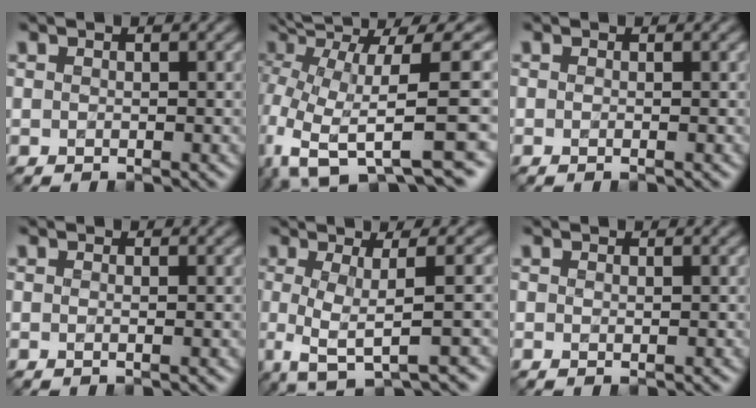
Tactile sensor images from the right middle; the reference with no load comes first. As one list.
[{"total": 11.9, "force": [0.8, 2.9, 11.5], "torque": [-0.220, 0.015, 0.037]}, {"total": 0.7, "force": [-0.1, 0.2, 0.6], "torque": [-0.012, -0.010, -0.008]}, {"total": 1.2, "force": [0.1, 0.5, 1.1], "torque": [-0.008, -0.011, -0.018]}, {"total": 5.8, "force": [-0.6, 1.3, 5.6], "torque": [-0.079, -0.001, -0.016]}, {"total": 0.6, "force": [0.1, 0.2, 0.5], "torque": [-0.013, -0.008, -0.007]}]